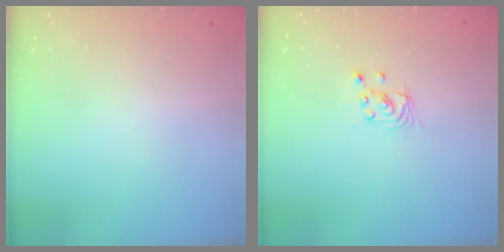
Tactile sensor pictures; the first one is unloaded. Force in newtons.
{"total": 2.9, "press": 2.9, "slide": 0.2}